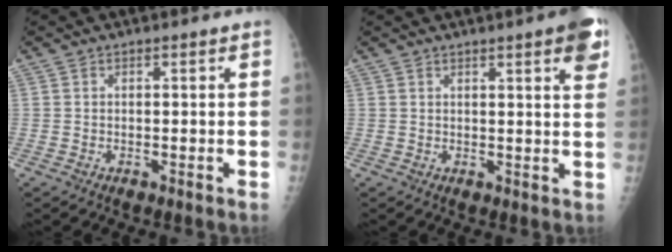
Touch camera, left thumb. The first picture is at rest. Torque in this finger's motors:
{"motor_torque": [1.44, 1.06, 0.96, -0.36, 0.16]}